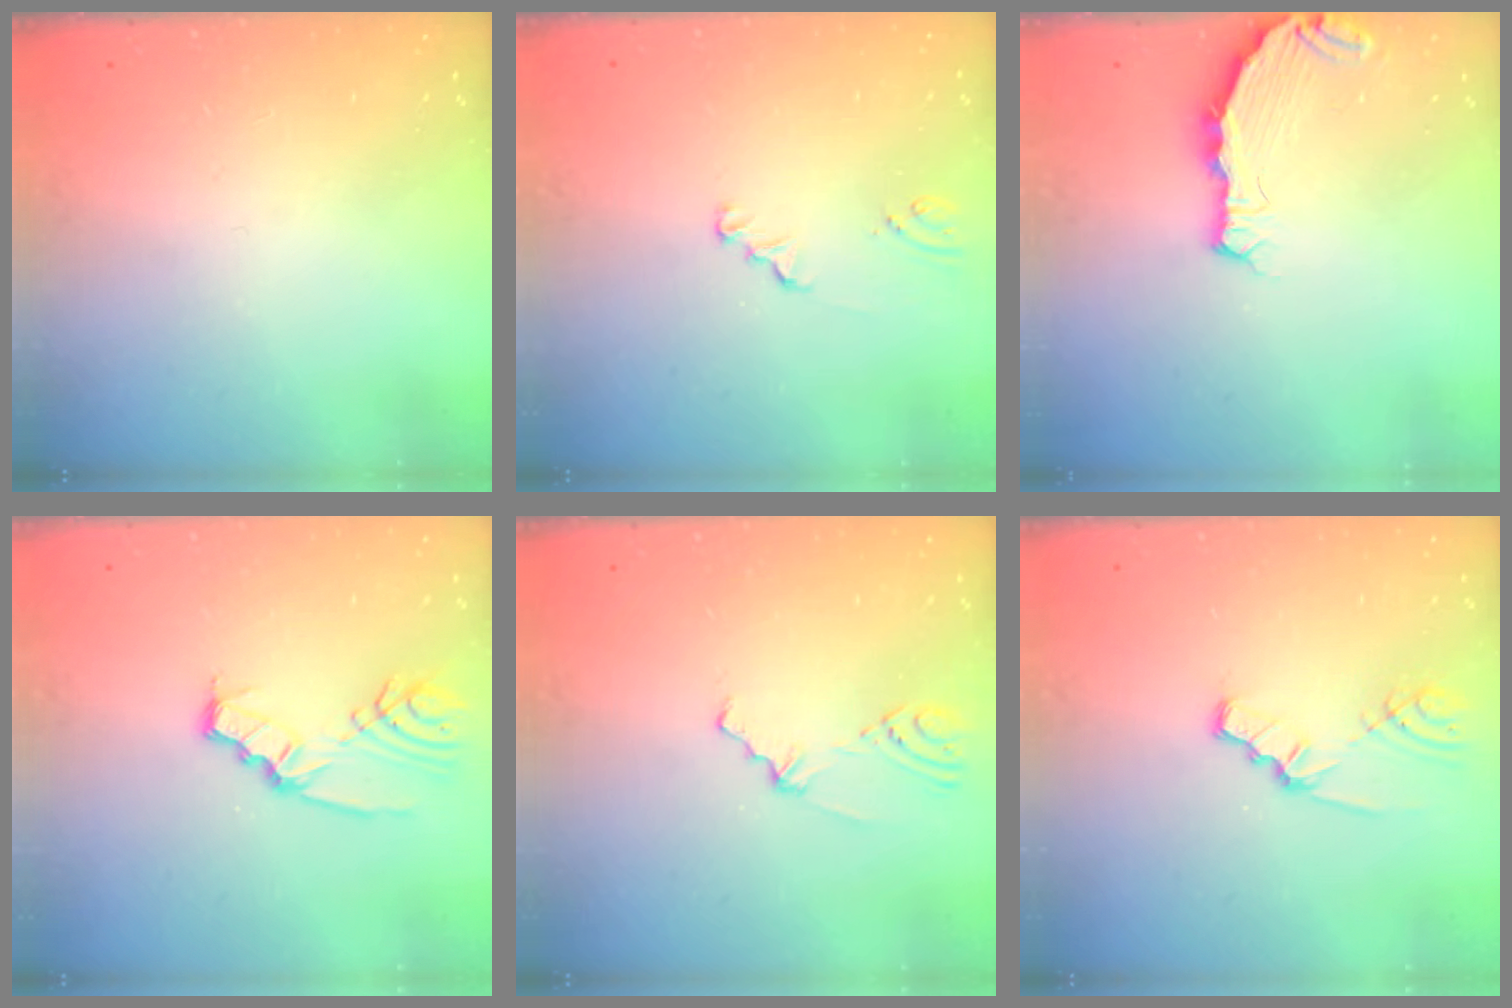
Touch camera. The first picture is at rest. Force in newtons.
{"total": 1.2, "press": 1.2, "slide": 0.1}
{"total": 5.6, "press": 4.8, "slide": 3.0}
{"total": 6.5, "press": 6.5, "slide": 0.5}
{"total": 2.3, "press": 1.8, "slide": 1.5}
{"total": 2.1, "press": 2.1, "slide": 0.3}